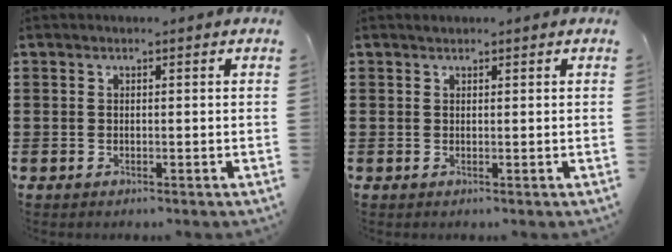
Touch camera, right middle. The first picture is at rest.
{"total": 0.0}